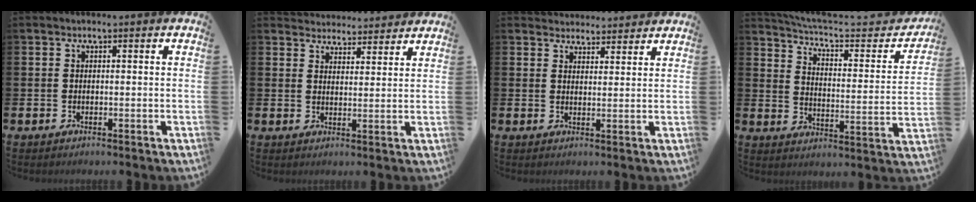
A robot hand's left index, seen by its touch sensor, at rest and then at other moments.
{"total": 4.0, "force": [3.9, 0.8, -0.3], "torque": [-0.003, -0.026, 0.072]}
{"total": 3.4, "force": [3.3, 0.9, -0.3], "torque": [0.009, -0.019, 0.059]}
{"total": 5.2, "force": [4.7, 0.8, 2.0], "torque": [-0.056, -0.045, 0.071]}